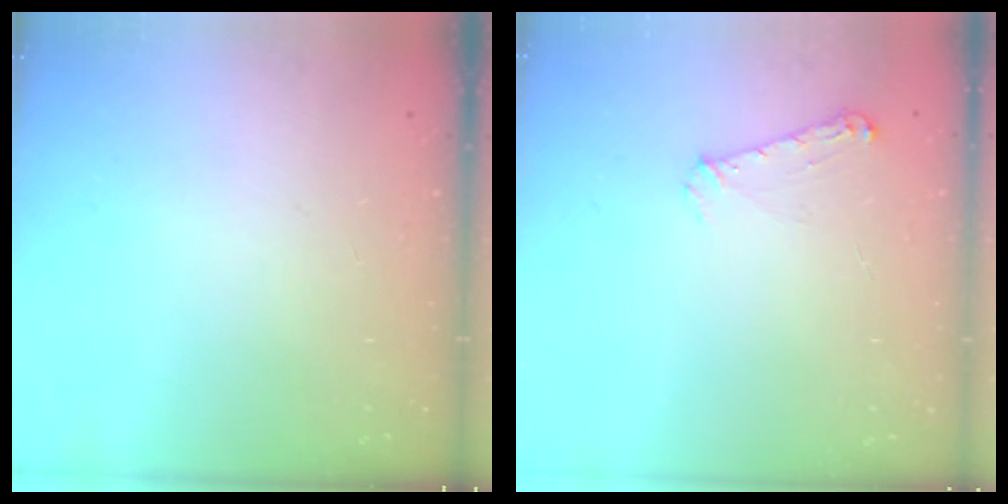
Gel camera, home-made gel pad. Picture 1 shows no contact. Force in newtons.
{"total": 5.2, "press": 5.2, "slide": 0.5}